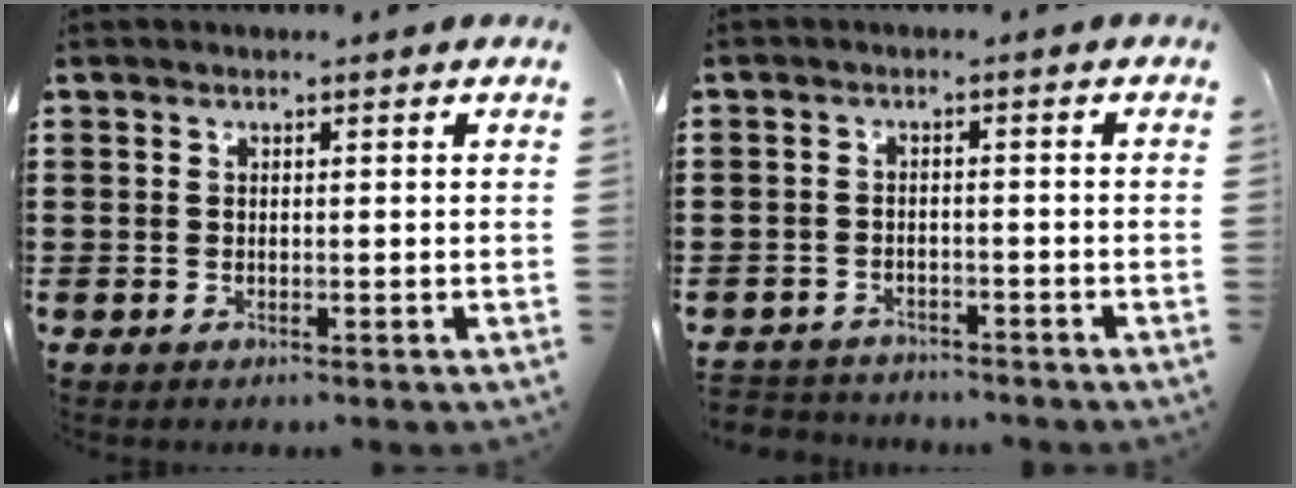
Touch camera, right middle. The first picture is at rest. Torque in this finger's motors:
{"motor_torque": [1.05, 0.69, -0.74, -0.21]}